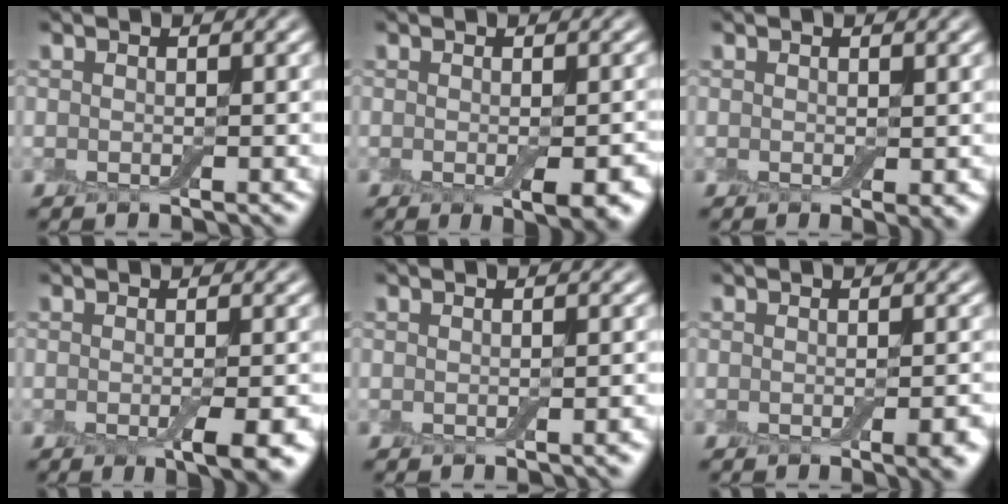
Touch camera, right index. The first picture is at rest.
{"total": 3.5, "force": [-1.1, 0.8, 3.2], "torque": [-0.049, -0.013, -0.008]}
{"total": 1.1, "force": [-0.2, 0.3, 1.1], "torque": [-0.013, -0.006, -0.003]}
{"total": 4.3, "force": [-1.6, 1.0, 3.9], "torque": [-0.057, -0.008, -0.020]}
{"total": 0.8, "force": [-0.4, 0.0, 0.7], "torque": [-0.008, 0.001, -0.003]}
{"total": 2.8, "force": [-1.1, 0.7, 2.5], "torque": [-0.031, -0.003, -0.014]}